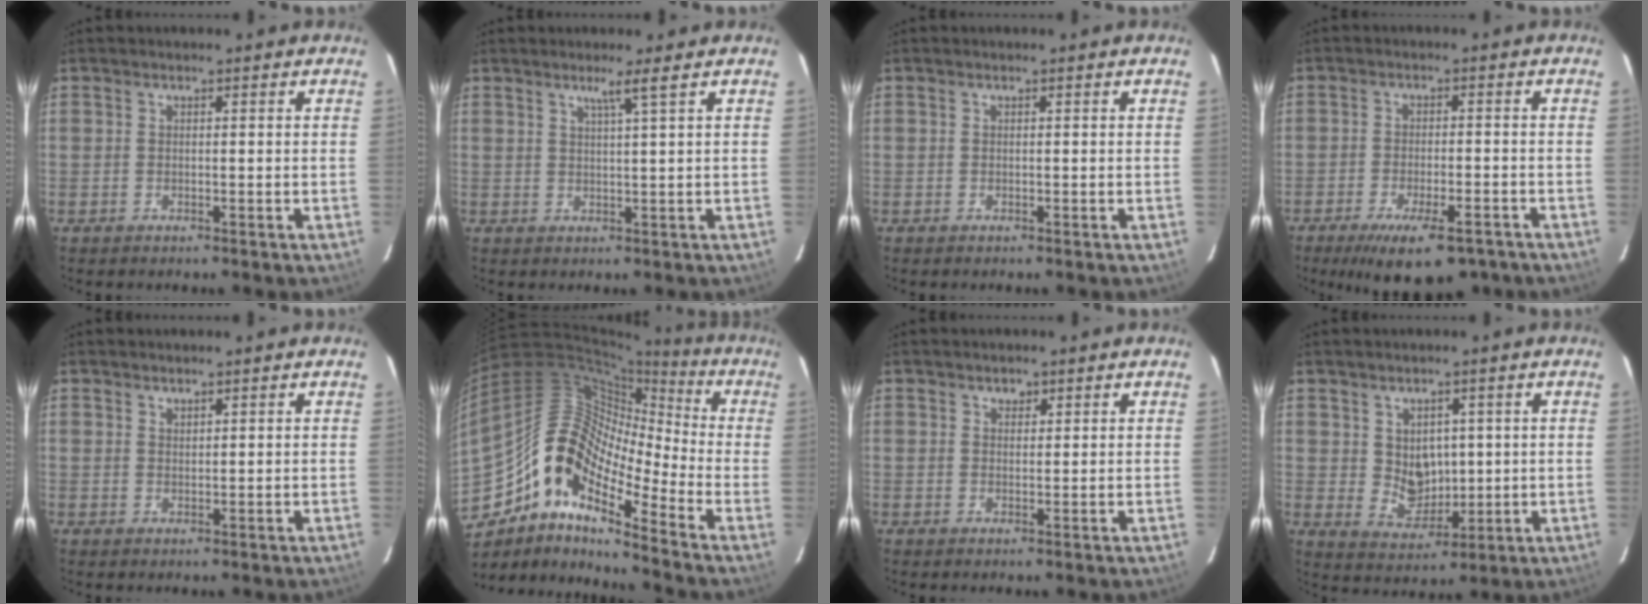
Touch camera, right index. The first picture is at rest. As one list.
[{"total": 2.6, "force": [1.5, -0.9, 1.9], "torque": [-0.032, -0.005, 0.026]}, {"total": 0.0}, {"total": 12.8, "force": [-9.0, 4.5, 7.9], "torque": [-0.150, -0.022, -0.130]}, {"total": 0.9, "force": [0.9, 0.3, 0.2], "torque": [-0.003, 0.001, 0.017]}, {"total": 15.3, "force": [-8.9, 5.7, 11.1], "torque": [-0.182, 0.009, -0.188]}, {"total": 1.4, "force": [0.9, 1.0, 0.3], "torque": [-0.001, 0.005, 0.014]}, {"total": 6.3, "force": [1.4, 5.3, 3.0], "torque": [-0.051, 0.001, 0.042]}]